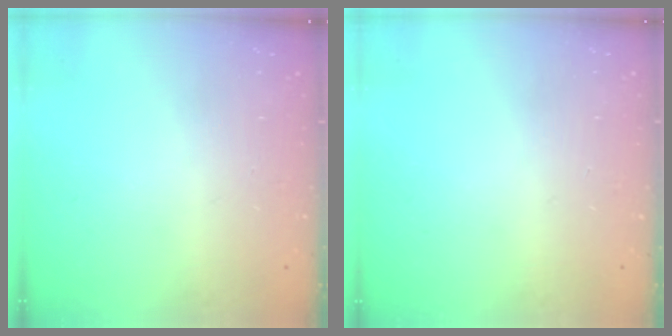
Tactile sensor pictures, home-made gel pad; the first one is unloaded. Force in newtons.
{"total": 0.0}